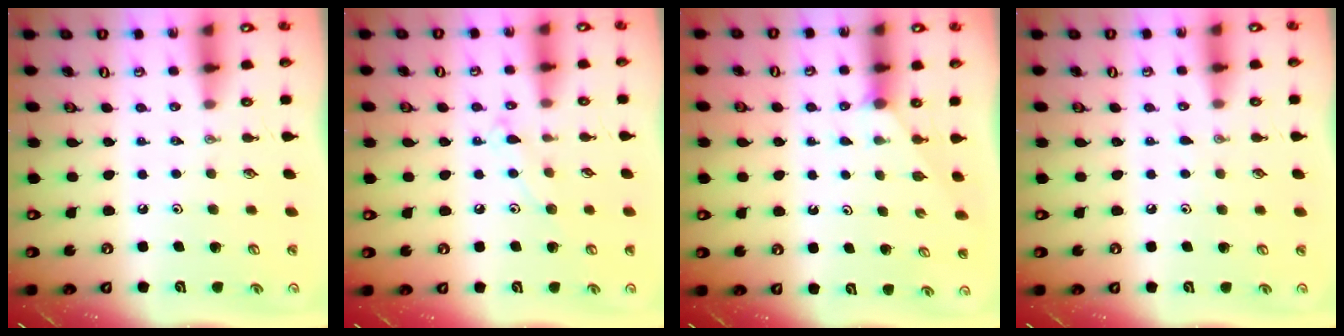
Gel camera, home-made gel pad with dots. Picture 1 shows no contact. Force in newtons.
{"total": 7.2, "press": 7.2, "slide": 0.5}
{"total": 1.8, "press": 1.8, "slide": 0.2}
{"total": 2.7, "press": 2.7, "slide": 0.4}